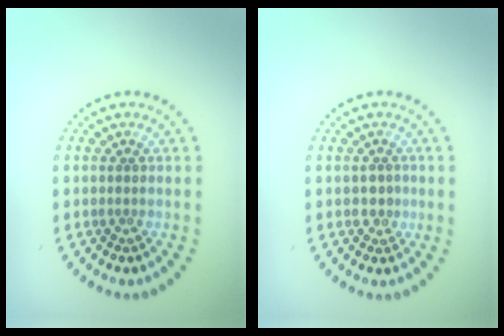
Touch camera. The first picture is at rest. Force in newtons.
{"total": 1.2, "press": 1.2, "slide": 0.4}